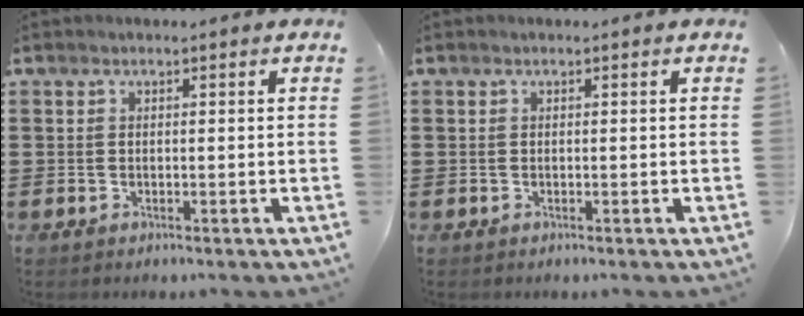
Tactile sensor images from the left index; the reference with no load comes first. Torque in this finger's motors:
{"motor_torque": [0.00, 0.00, 0.00, 0.00]}